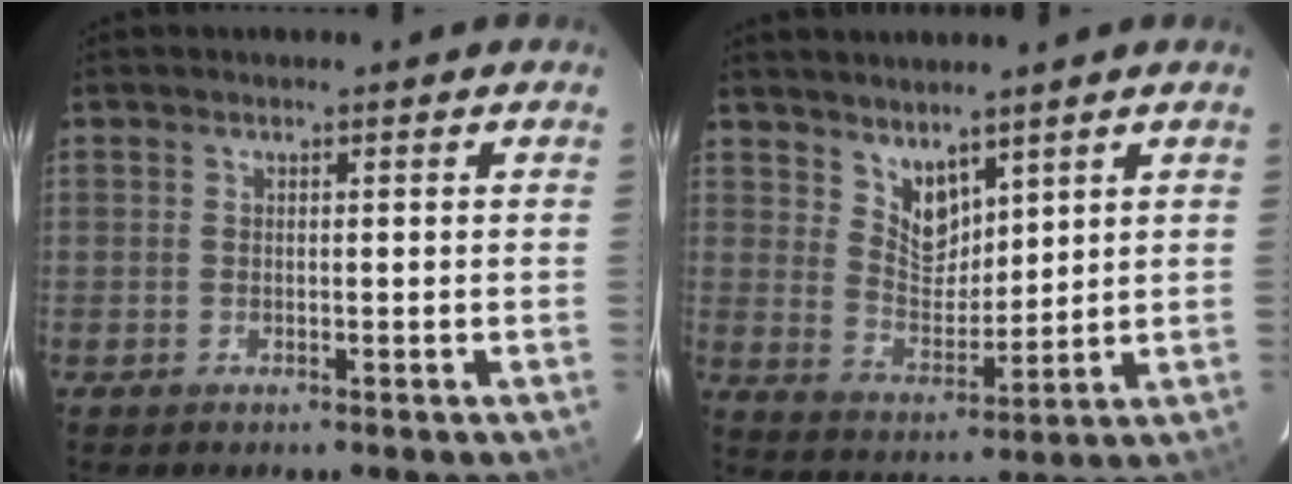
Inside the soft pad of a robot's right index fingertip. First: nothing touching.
{"total": 6.5, "force": [5.0, 3.3, 2.5], "torque": [-0.034, -0.003, 0.100]}